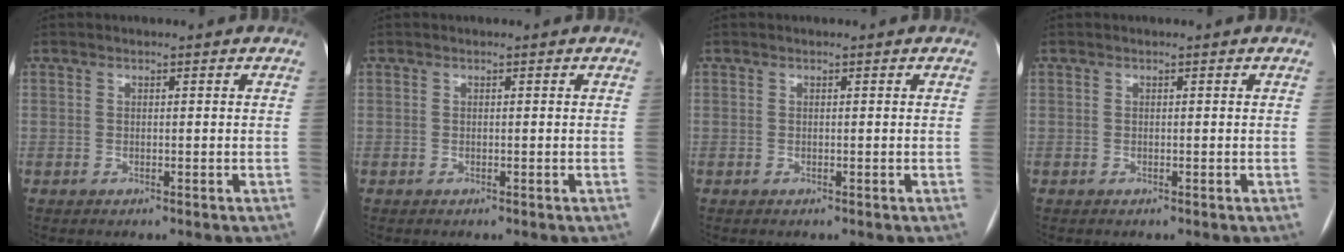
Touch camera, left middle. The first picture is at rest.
{"total": 0.0}
{"total": 0.0}
{"total": 0.0}